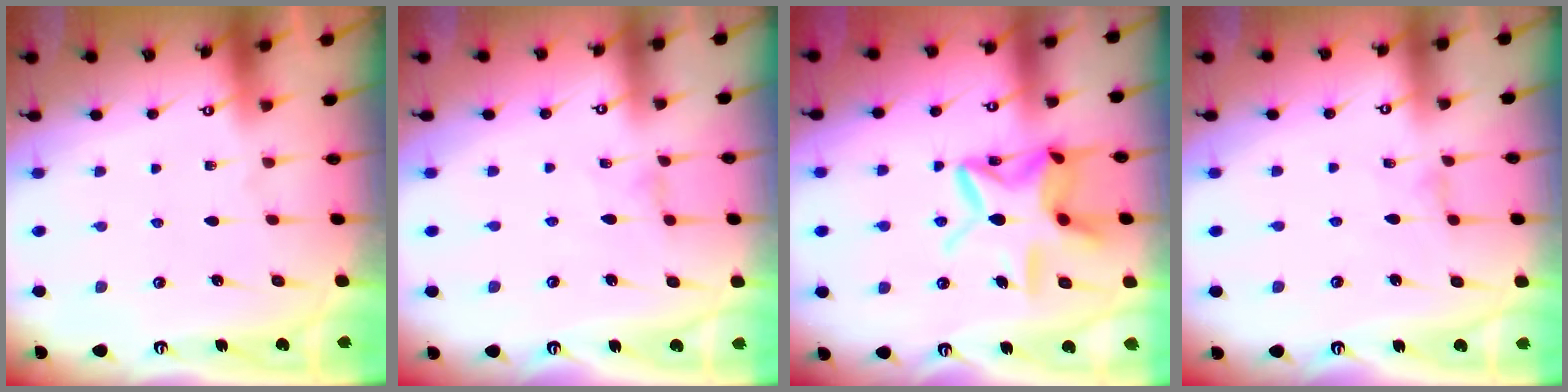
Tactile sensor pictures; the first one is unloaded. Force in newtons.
{"total": 0.0}
{"total": 15.1, "press": 15.0, "slide": 1.5}
{"total": 0.6, "press": 0.6, "slide": 0.2}